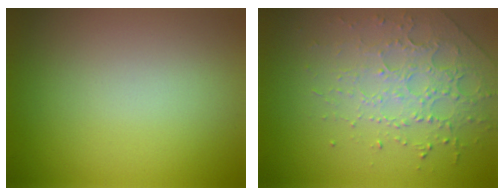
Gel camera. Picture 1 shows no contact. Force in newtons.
{"total": 4.5, "press": 3.1, "slide": 3.2}